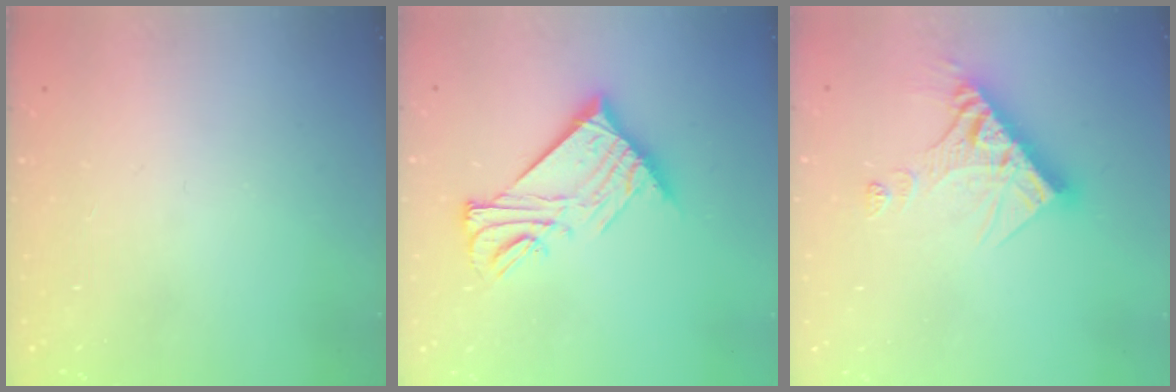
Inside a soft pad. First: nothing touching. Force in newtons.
{"total": 15.4, "press": 15.4, "slide": 0.4}
{"total": 13.2, "press": 13.1, "slide": 1.2}